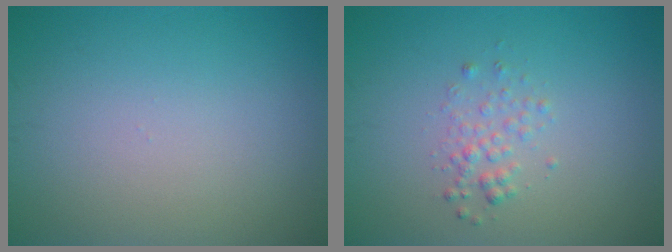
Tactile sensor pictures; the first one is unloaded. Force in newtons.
{"total": 1.5, "press": 1.5, "slide": 0.1}